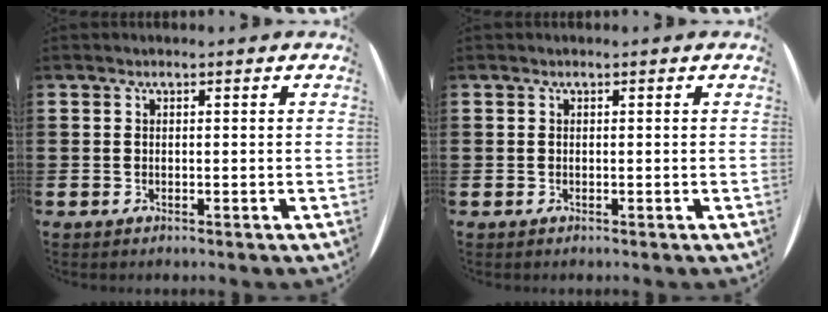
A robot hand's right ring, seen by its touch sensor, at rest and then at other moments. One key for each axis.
{"total": 0.0}